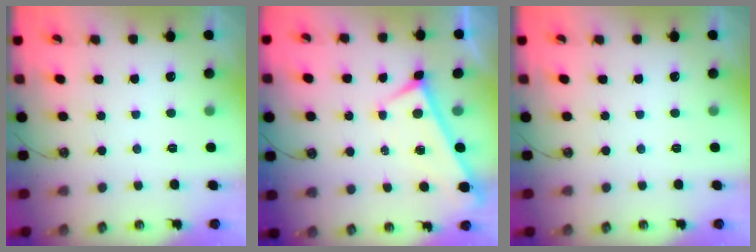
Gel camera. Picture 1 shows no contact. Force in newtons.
{"total": 0.0}
{"total": 0.0}